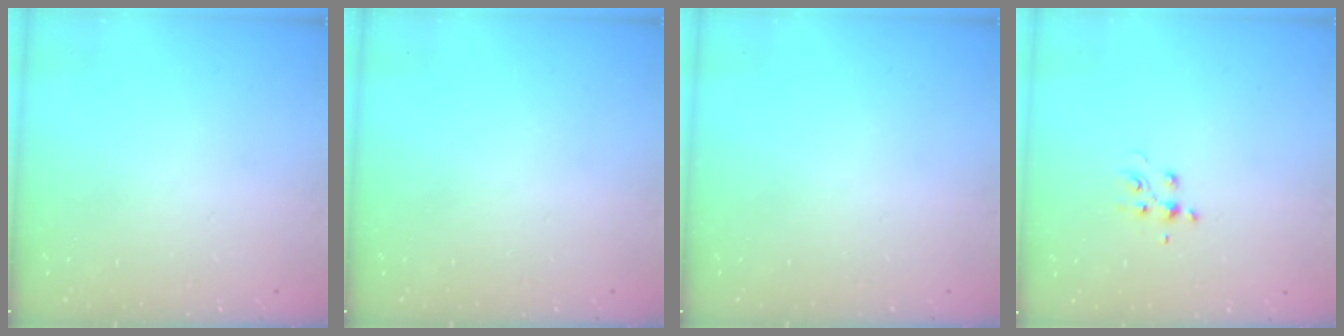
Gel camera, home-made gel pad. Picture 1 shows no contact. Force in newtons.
{"total": 0.0}
{"total": 0.0}
{"total": 4.6, "press": 4.4, "slide": 1.3}